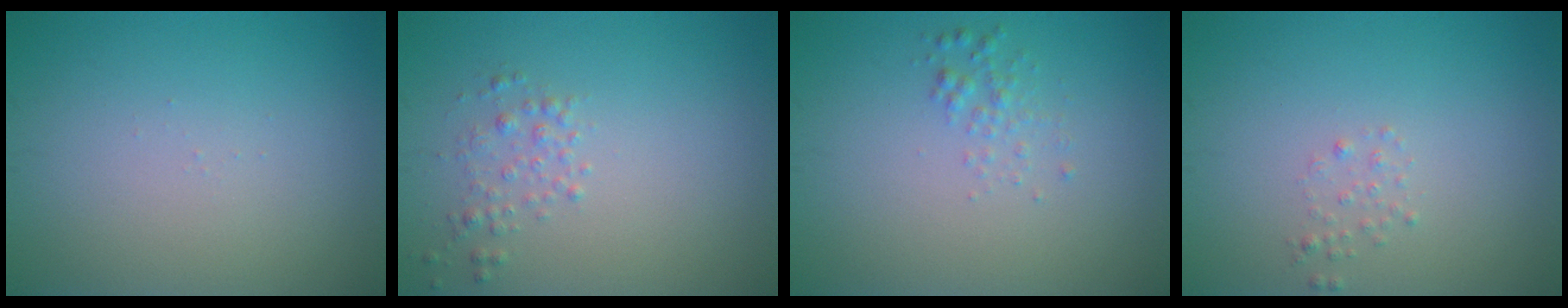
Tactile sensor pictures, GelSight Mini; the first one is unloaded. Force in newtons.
{"total": 1.4, "press": 1.4, "slide": 0.0}
{"total": 1.2, "press": 1.2, "slide": 0.0}
{"total": 0.8, "press": 0.8, "slide": 0.1}